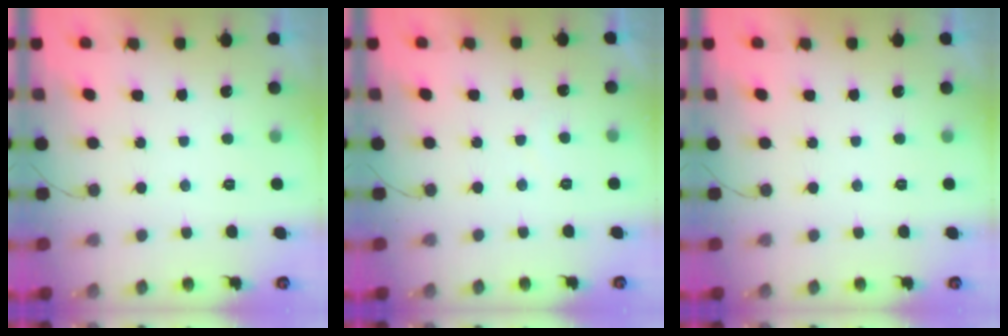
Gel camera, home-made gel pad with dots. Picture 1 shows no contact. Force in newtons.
{"total": 4.1, "press": 4.1, "slide": 0.1}
{"total": 0.0}